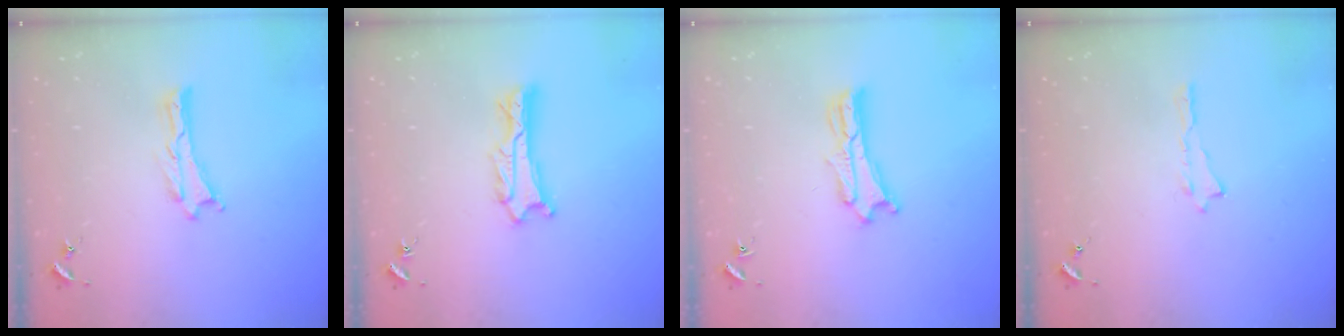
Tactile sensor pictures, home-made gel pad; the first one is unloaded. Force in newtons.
{"total": 1.8, "press": 1.8, "slide": 0.2}
{"total": 2.5, "press": 2.5, "slide": 0.1}
{"total": 0.0}